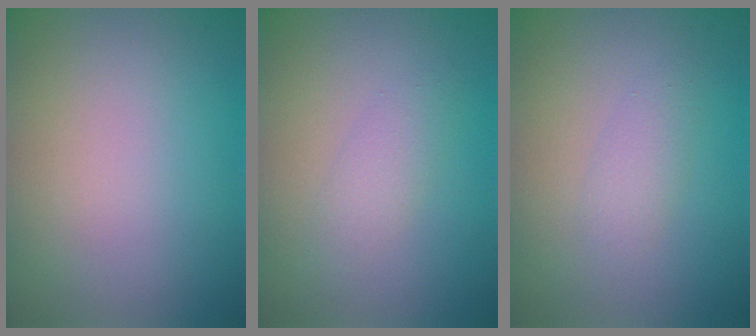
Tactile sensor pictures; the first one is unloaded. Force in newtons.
{"total": 1.7, "press": 1.7, "slide": 0.1}
{"total": 1.5, "press": 1.5, "slide": 0.1}